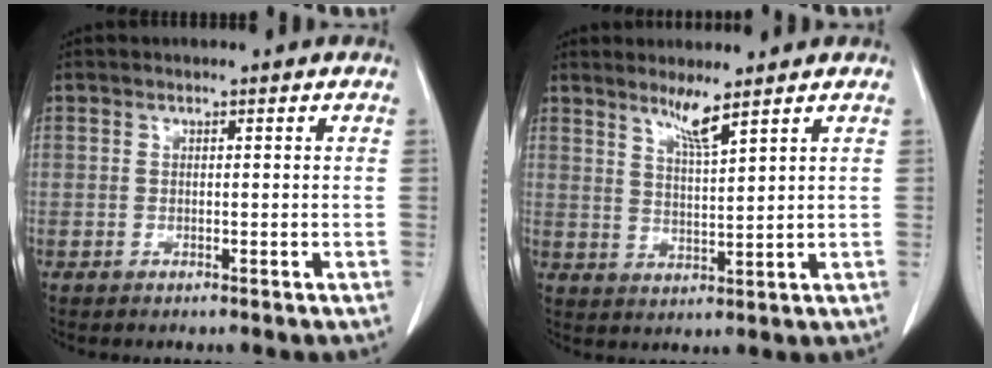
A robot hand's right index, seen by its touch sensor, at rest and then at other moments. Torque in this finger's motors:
{"motor_torque": [0.11, 0.12, 0.05, 0.06]}